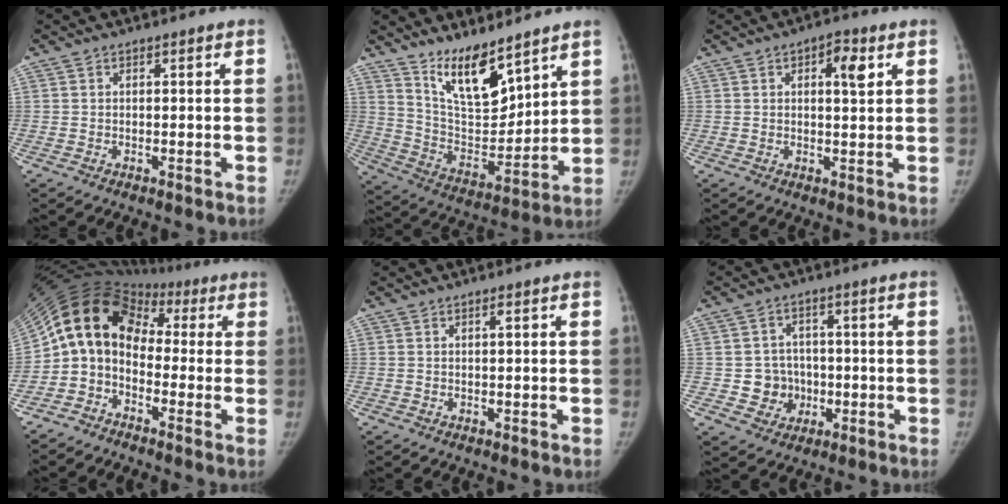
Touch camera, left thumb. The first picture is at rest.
{"total": 13.3, "force": [9.8, 4.6, 7.8], "torque": [-0.101, -0.078, 0.191]}
{"total": 4.8, "force": [1.8, 1.9, 4.0], "torque": [-0.047, -0.003, 0.023]}
{"total": 12.8, "force": [-1.8, 10.3, 7.4], "torque": [-0.116, 0.080, -0.050]}
{"total": 0.8, "force": [0.2, 0.1, 0.8], "torque": [-0.016, 0.001, 0.002]}
{"total": 6.8, "force": [-1.1, 6.4, 1.8], "torque": [0.005, 0.015, -0.013]}